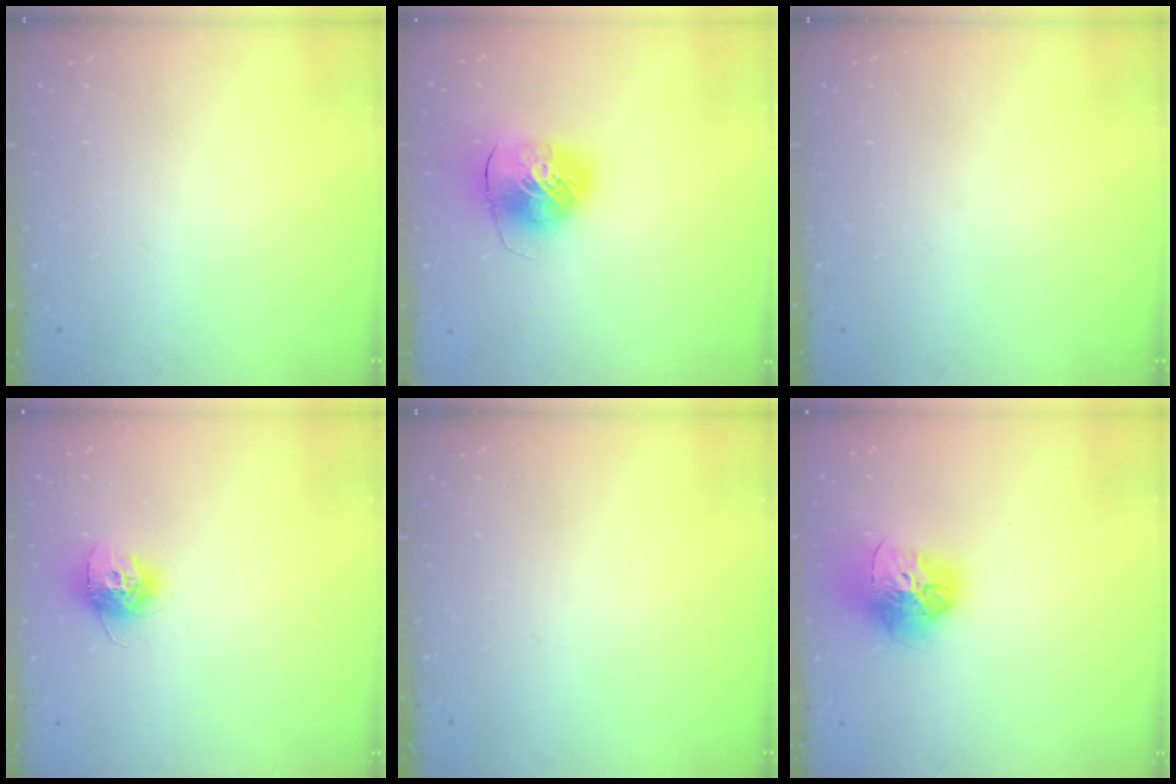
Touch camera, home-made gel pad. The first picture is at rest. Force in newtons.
{"total": 9.8, "press": 9.7, "slide": 1.5}
{"total": 0.0}
{"total": 10.2, "press": 10.2, "slide": 0.4}
{"total": 0.0}
{"total": 15.9, "press": 15.9, "slide": 1.6}